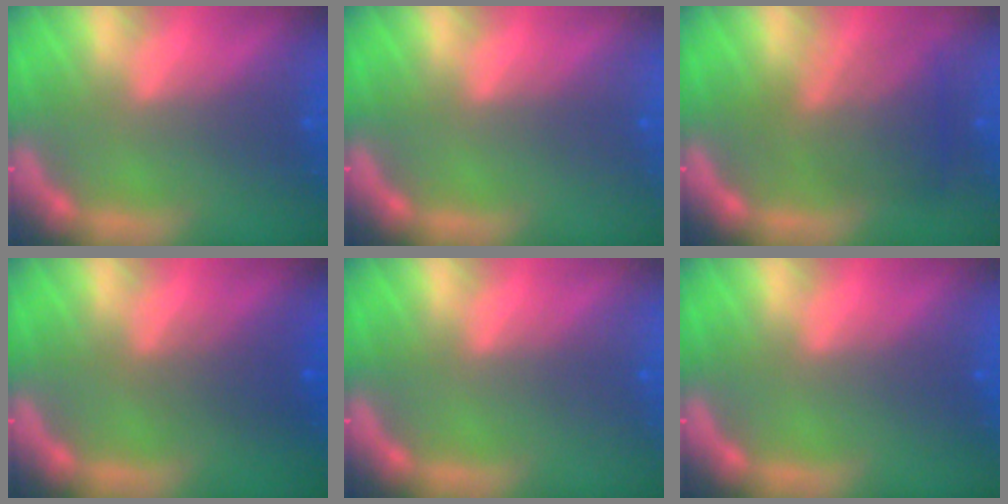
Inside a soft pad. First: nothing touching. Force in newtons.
{"total": 0.0}
{"total": 5.5}
{"total": 2.5}
{"total": 0.0}
{"total": 0.0}